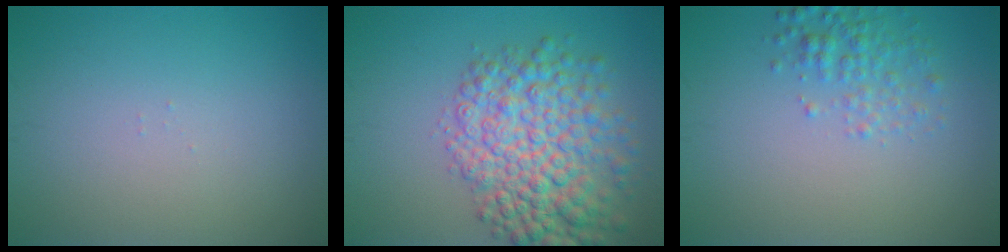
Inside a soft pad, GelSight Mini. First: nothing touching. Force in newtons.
{"total": 8.2, "press": 8.2, "slide": 0.2}
{"total": 2.3, "press": 2.3, "slide": 0.1}